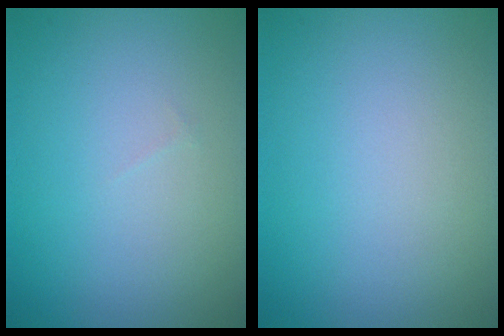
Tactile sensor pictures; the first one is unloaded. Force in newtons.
{"total": 0.0}